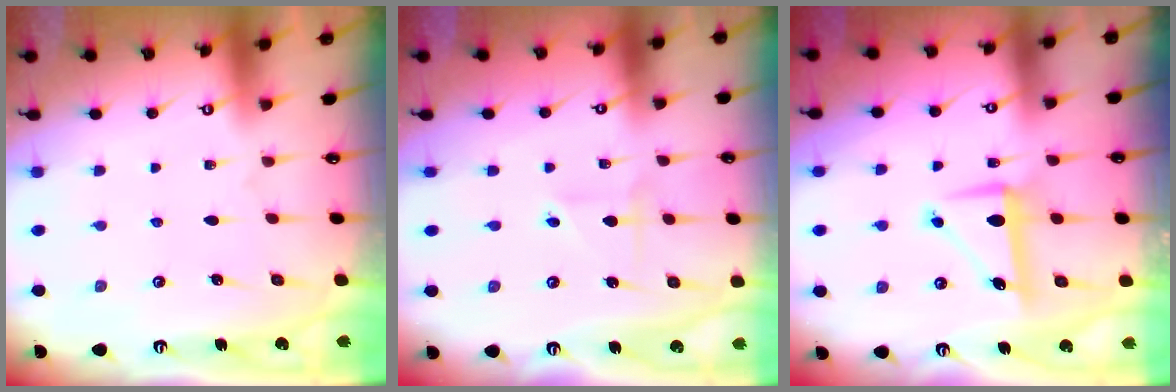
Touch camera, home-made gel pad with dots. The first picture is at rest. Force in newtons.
{"total": 2.3, "press": 2.3, "slide": 0.4}
{"total": 8.2, "press": 8.1, "slide": 0.8}